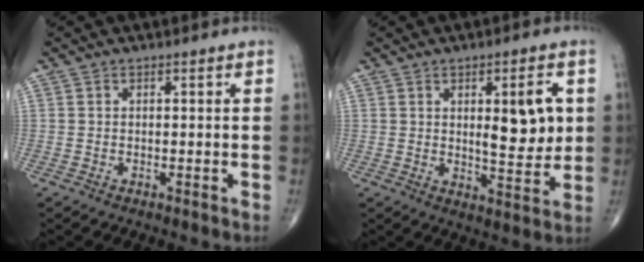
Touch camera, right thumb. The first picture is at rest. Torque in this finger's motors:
{"motor_torque": [0.10, 0.12, 0.84, 0.24, 0.06]}